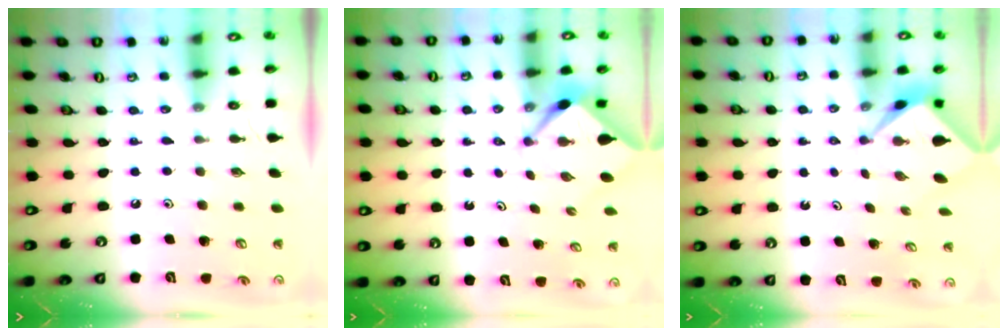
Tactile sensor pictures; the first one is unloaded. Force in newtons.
{"total": 2.4, "press": 2.4, "slide": 0.3}
{"total": 2.0, "press": 2.0, "slide": 0.2}